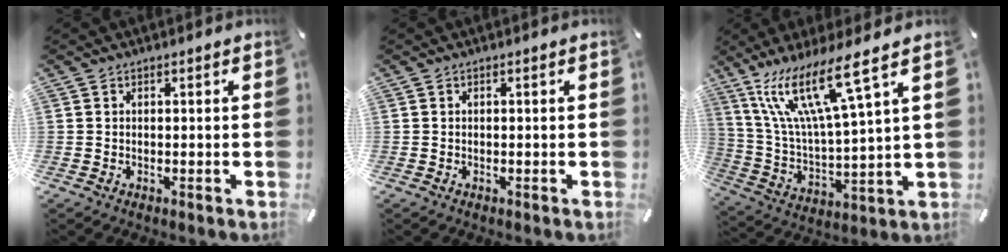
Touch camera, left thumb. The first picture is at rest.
{"total": 0.0}
{"total": 17.6, "force": [11.0, 2.9, 13.4], "torque": [-0.298, -0.053, 0.178]}